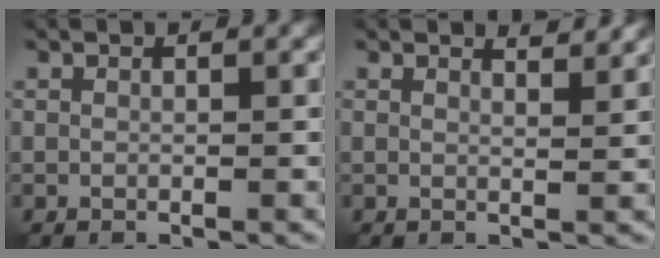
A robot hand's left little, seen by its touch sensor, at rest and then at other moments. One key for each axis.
{"total": 3.1, "fx": 2.6, "fy": 0.8, "fz": 1.4, "tx": -0.010, "ty": 0.008, "tz": 0.022}